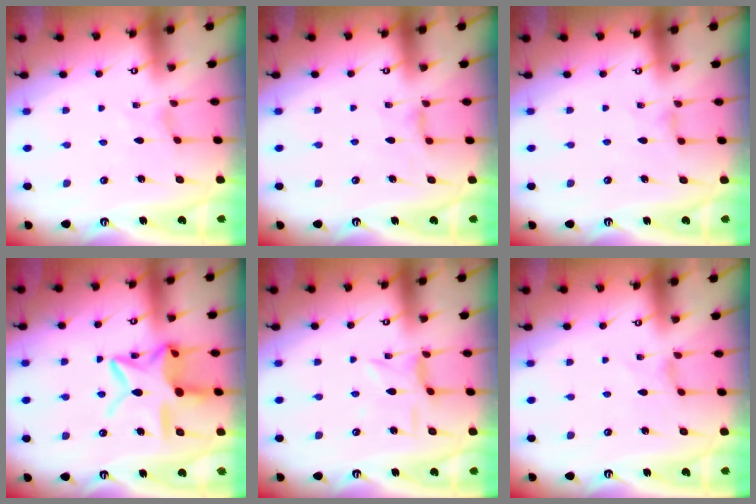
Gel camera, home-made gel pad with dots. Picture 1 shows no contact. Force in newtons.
{"total": 3.4, "press": 3.4, "slide": 0.5}
{"total": 1.0, "press": 1.0, "slide": 0.3}
{"total": 17.1, "press": 17.1, "slide": 1.2}
{"total": 1.6, "press": 1.6, "slide": 0.5}
{"total": 0.0}